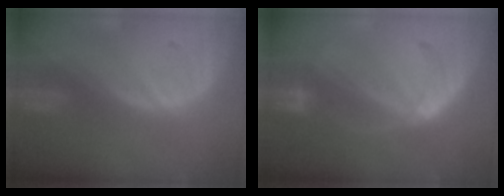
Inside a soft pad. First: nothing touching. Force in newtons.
{"total": 5.6, "press": 5.3, "slide": 1.9}